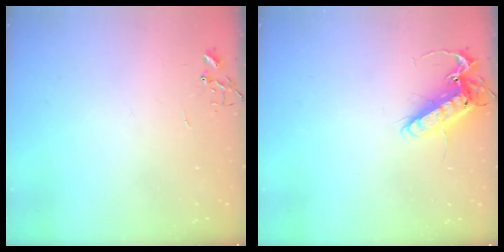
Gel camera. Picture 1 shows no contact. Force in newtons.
{"total": 14.4, "press": 14.2, "slide": 2.2}